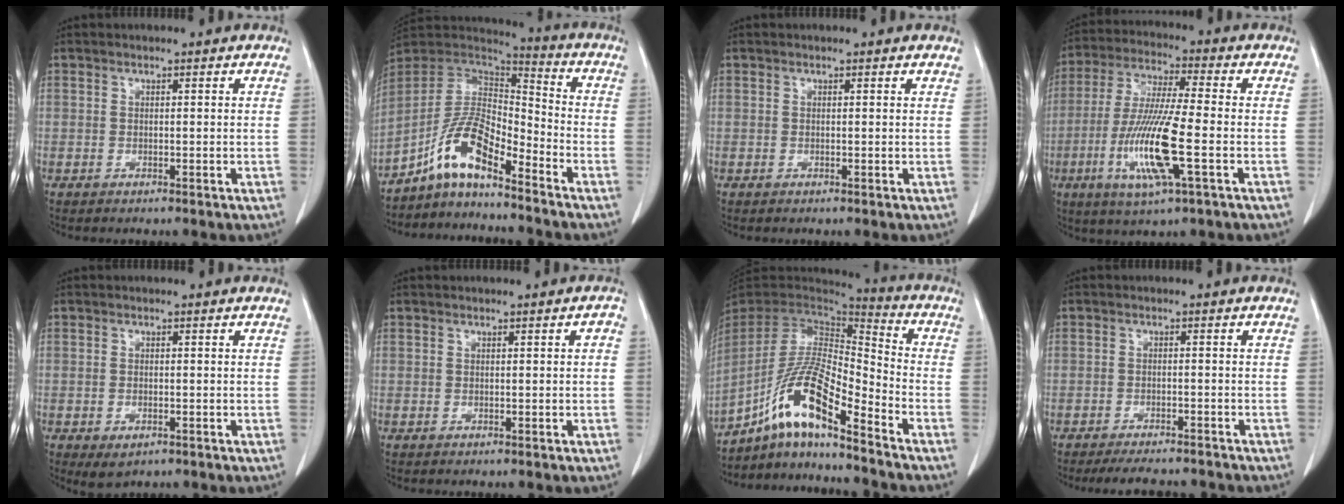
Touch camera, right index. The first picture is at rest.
{"total": 10.0, "force": [-7.1, 2.5, 6.6], "torque": [-0.144, 0.026, -0.132]}
{"total": 0.8, "force": [0.8, 0.1, 0.1], "torque": [-0.010, -0.003, -0.001]}
{"total": 13.4, "force": [-3.7, 0.8, 12.8], "torque": [-0.264, -0.015, -0.072]}
{"total": 2.7, "force": [-1.2, 1.5, 1.9], "torque": [-0.034, -0.004, -0.006]}
{"total": 0.7, "force": [-0.1, 0.2, 0.6], "torque": [-0.004, 0.002, 0.000]}
{"total": 14.7, "force": [-9.4, 1.8, 11.2], "torque": [-0.225, 0.002, -0.172]}
{"total": 7.6, "force": [-7.1, 1.7, 2.1], "torque": [-0.025, -0.006, -0.091]}